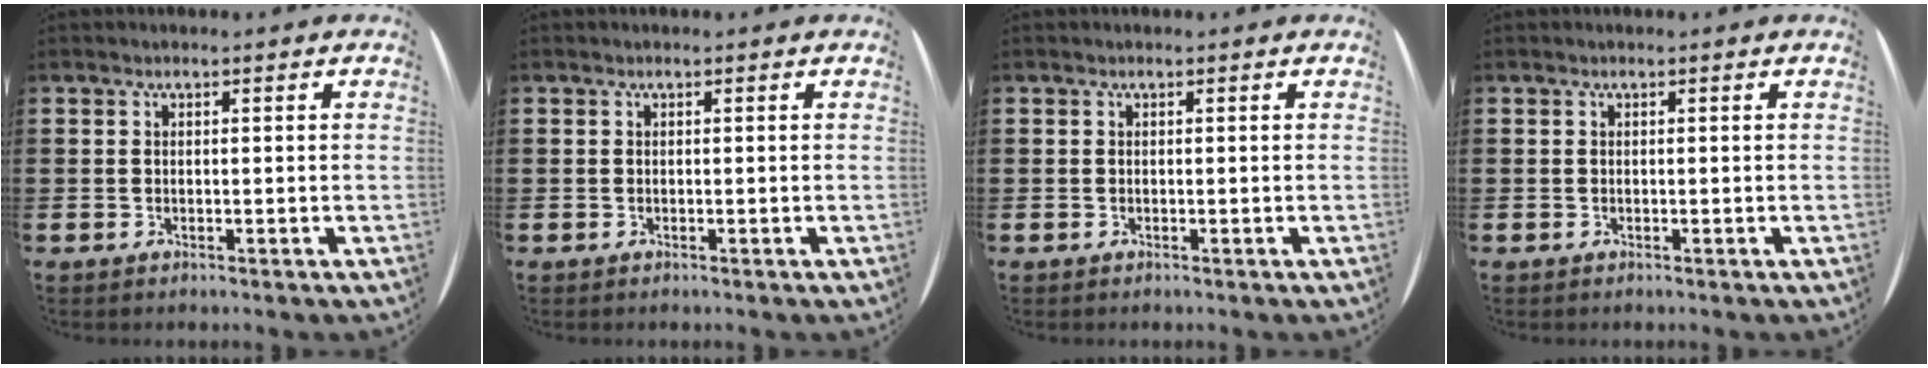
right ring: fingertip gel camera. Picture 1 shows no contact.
{"total": 0.0}
{"total": 0.0}
{"total": 0.0}